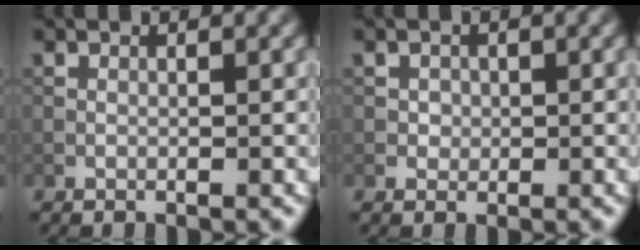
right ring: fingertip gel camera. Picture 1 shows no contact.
{"total": 1.0, "force": [0.1, 1.0, 0.3], "torque": [0.003, -0.002, 0.003]}